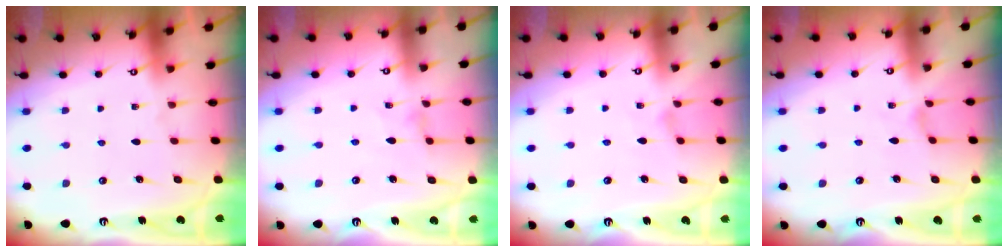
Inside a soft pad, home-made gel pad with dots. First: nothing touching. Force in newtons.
{"total": 0.9, "press": 0.9, "slide": 0.2}
{"total": 1.0, "press": 0.9, "slide": 0.3}
{"total": 0.0}